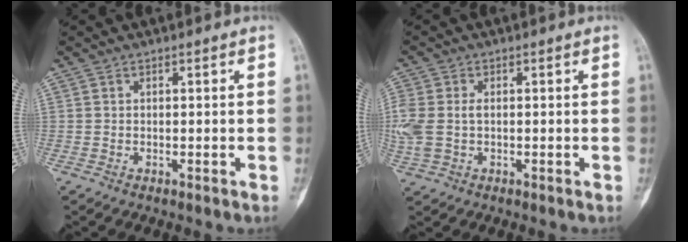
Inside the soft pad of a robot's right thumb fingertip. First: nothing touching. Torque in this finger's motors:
{"motor_torque": [0.14, 0.16, 0.78, 0.09, 0.09]}